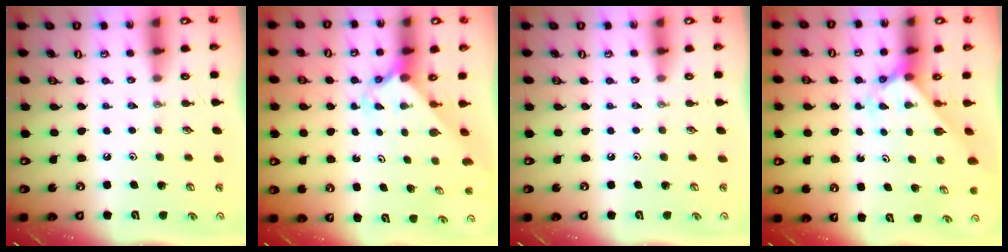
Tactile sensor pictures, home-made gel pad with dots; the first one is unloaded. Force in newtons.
{"total": 2.3, "press": 2.3, "slide": 0.2}
{"total": 0.0}
{"total": 2.2, "press": 2.2, "slide": 0.2}